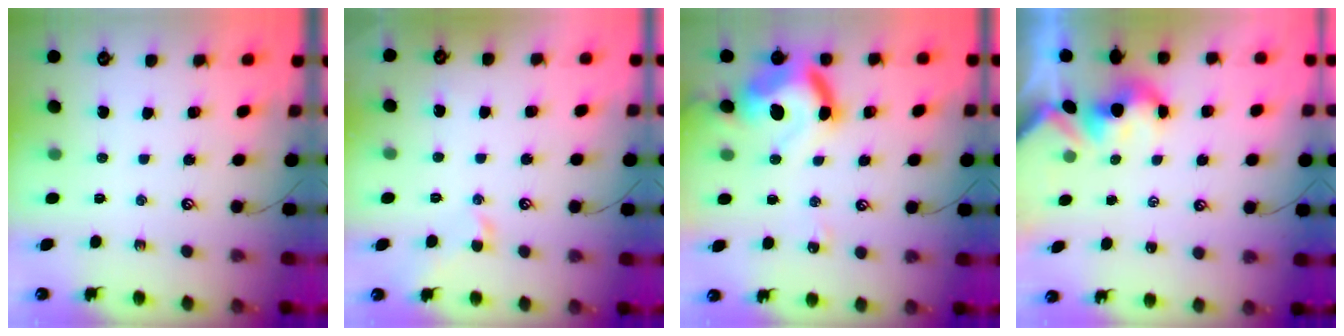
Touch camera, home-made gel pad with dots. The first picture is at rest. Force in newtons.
{"total": 1.2, "press": 1.0, "slide": 0.7}
{"total": 14.2, "press": 14.1, "slide": 1.7}
{"total": 1.5, "press": 1.5, "slide": 0.2}